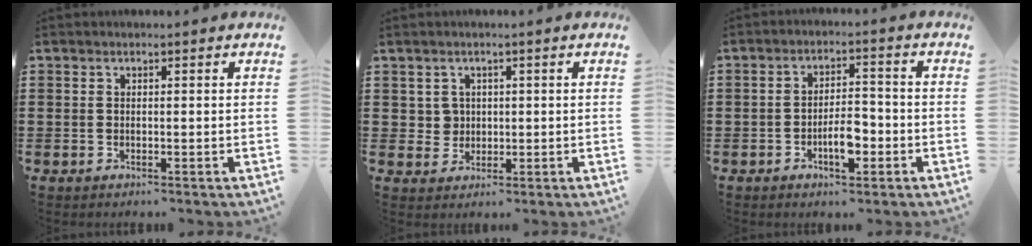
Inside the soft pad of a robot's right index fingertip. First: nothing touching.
{"total": 2.5, "force": [0.7, 2.4, 0.6], "torque": [-0.023, 0.010, 0.011]}
{"total": 5.6, "force": [-2.3, 2.3, 4.6], "torque": [-0.090, 0.004, -0.044]}